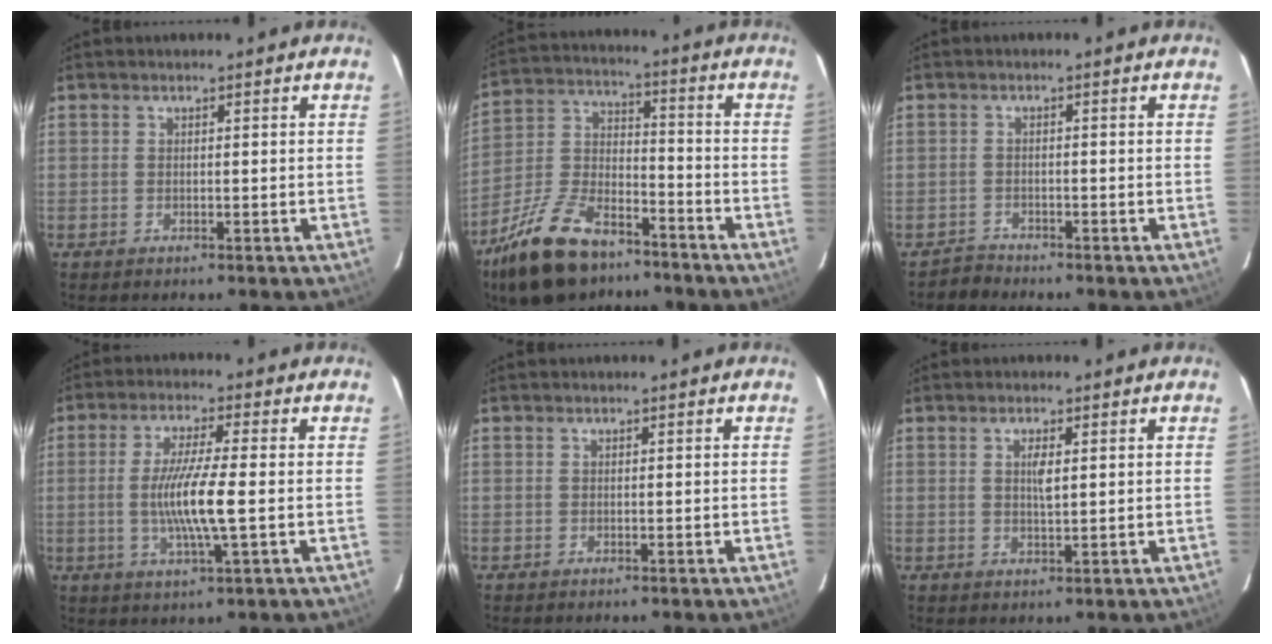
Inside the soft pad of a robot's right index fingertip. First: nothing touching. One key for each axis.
{"total": 18.8, "fx": -12.8, "fy": 9.0, "fz": 10.4, "tx": -0.221, "ty": 0.001, "tz": -0.226}
{"total": 2.1, "fx": -1.8, "fy": 0.8, "fz": -0.6, "tx": 0.010, "ty": 0.007, "tz": -0.033}
{"total": 9.4, "fx": -1.1, "fy": 0.4, "fz": 9.3, "tx": -0.172, "ty": -0.011, "tz": -0.022}
{"total": 0.0}
{"total": 2.7, "fx": 0.7, "fy": 0.9, "fz": 2.5, "tx": -0.044, "ty": -0.002, "tz": 0.013}